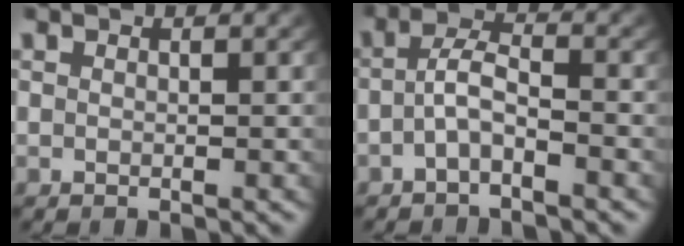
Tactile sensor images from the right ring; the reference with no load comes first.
{"total": 2.7, "force": [-1.4, 1.0, 2.0], "torque": [-0.036, 0.001, -0.028]}